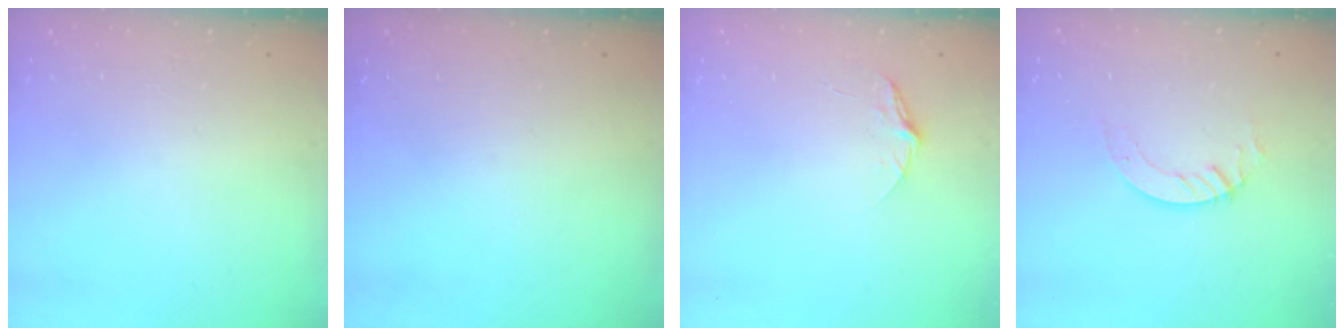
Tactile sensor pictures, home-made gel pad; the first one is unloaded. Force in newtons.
{"total": 0.0}
{"total": 5.3, "press": 5.2, "slide": 0.6}
{"total": 2.8, "press": 2.8, "slide": 0.2}